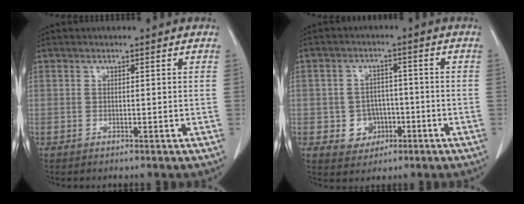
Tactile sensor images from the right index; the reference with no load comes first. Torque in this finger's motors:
{"motor_torque": [0.04, -0.01, -0.29, -0.15]}